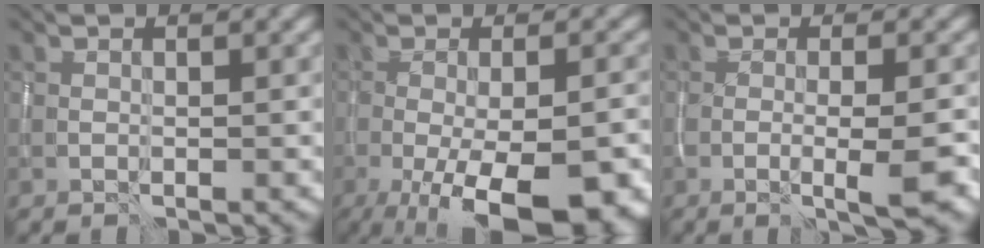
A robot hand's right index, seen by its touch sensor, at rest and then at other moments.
{"total": 11.1, "force": [-5.0, 3.5, 9.2], "torque": [-0.146, -0.016, -0.074]}
{"total": 4.1, "force": [-1.1, 0.6, 3.9], "torque": [-0.055, -0.009, -0.013]}